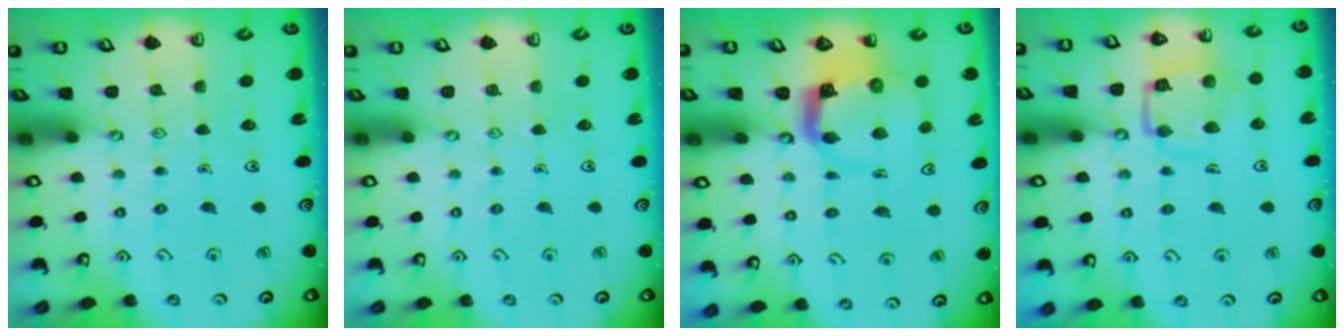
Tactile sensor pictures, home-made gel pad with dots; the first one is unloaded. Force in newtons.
{"total": 0.0}
{"total": 6.4, "press": 6.4, "slide": 0.7}
{"total": 13.0, "press": 12.9, "slide": 1.5}